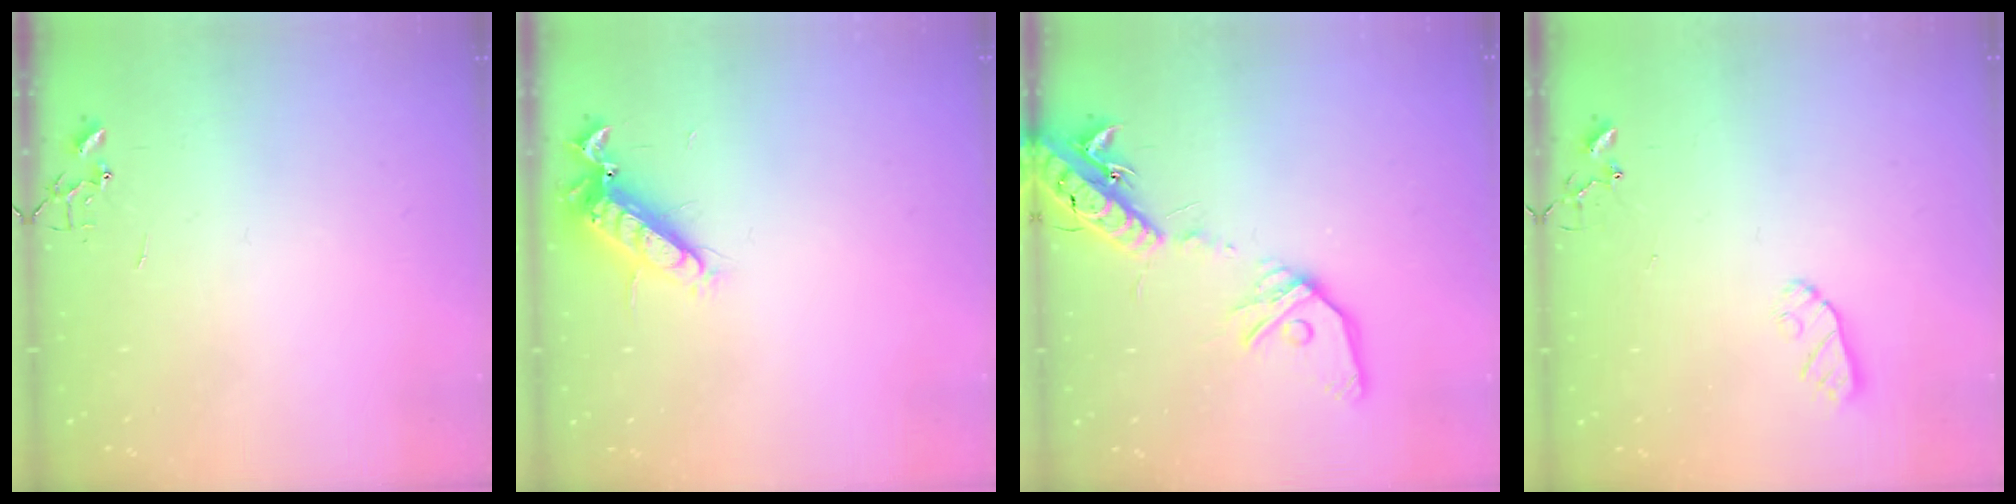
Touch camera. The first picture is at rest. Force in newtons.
{"total": 12.5, "press": 12.4, "slide": 1.4}
{"total": 17.2, "press": 16.8, "slide": 3.7}
{"total": 6.5, "press": 6.5, "slide": 0.3}